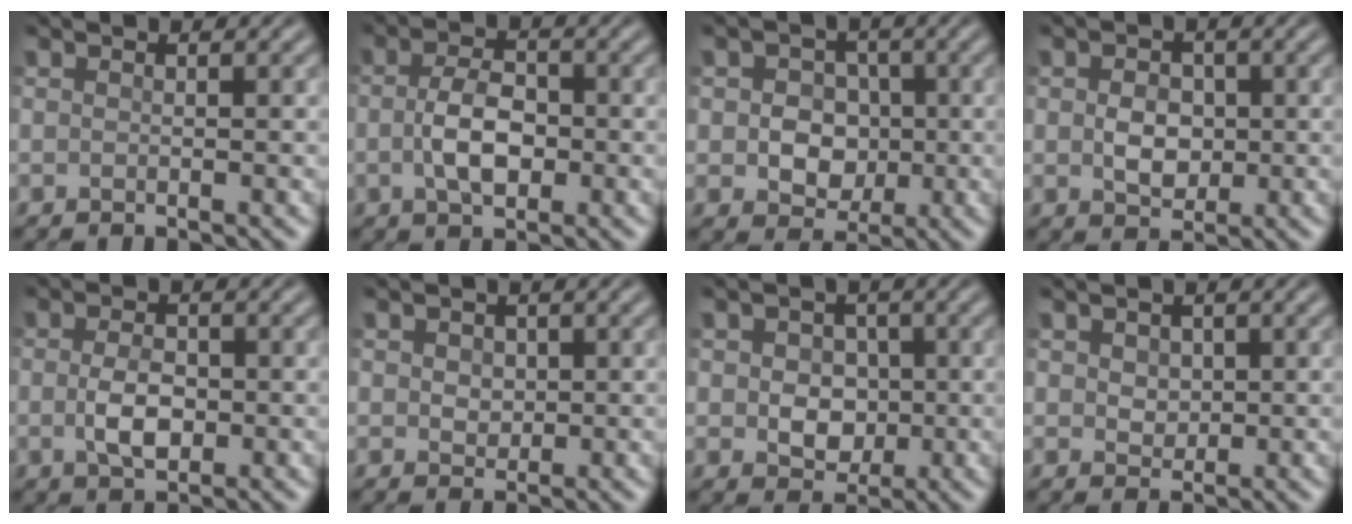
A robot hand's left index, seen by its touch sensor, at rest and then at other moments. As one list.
[{"total": 4.1, "force": [-0.5, 2.3, 3.3], "torque": [-0.069, 0.002, -0.010]}, {"total": 4.4, "force": [-0.2, 3.7, 2.4], "torque": [-0.024, -0.002, -0.015]}, {"total": 3.1, "force": [-0.1, 2.3, 2.0], "torque": [-0.039, -0.004, -0.003]}, {"total": 3.2, "force": [-0.4, 1.9, 2.6], "torque": [-0.052, -0.002, -0.007]}, {"total": 1.6, "force": [0.4, 1.3, 0.8], "torque": [-0.017, 0.000, 0.006]}, {"total": 3.7, "force": [0.0, 2.9, 2.2], "torque": [-0.034, -0.005, -0.004]}, {"total": 1.7, "force": [0.5, 1.4, 0.8], "torque": [-0.021, 0.000, 0.009]}]